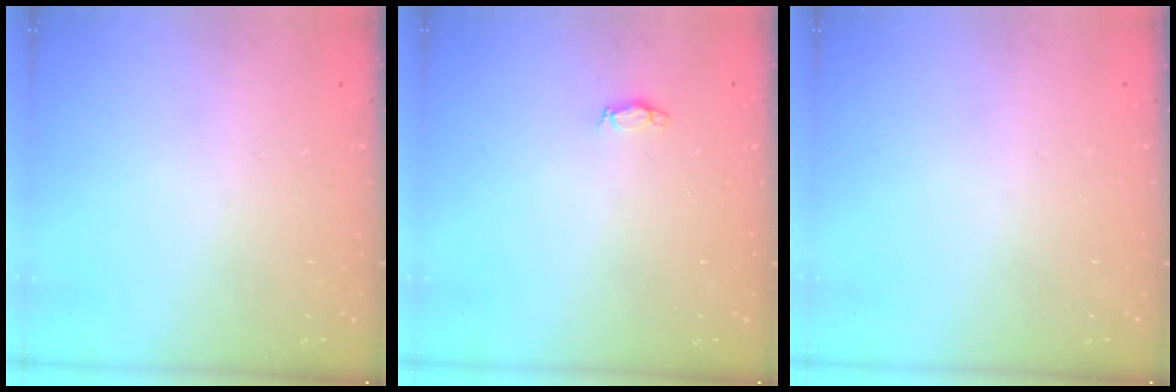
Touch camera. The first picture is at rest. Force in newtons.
{"total": 2.9, "press": 2.9, "slide": 0.4}
{"total": 0.0}